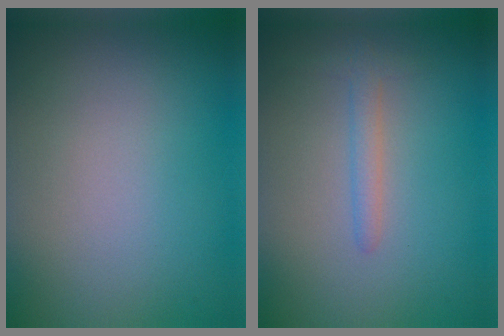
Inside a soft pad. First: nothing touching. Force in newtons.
{"total": 1.5, "press": 1.5, "slide": 0.1}